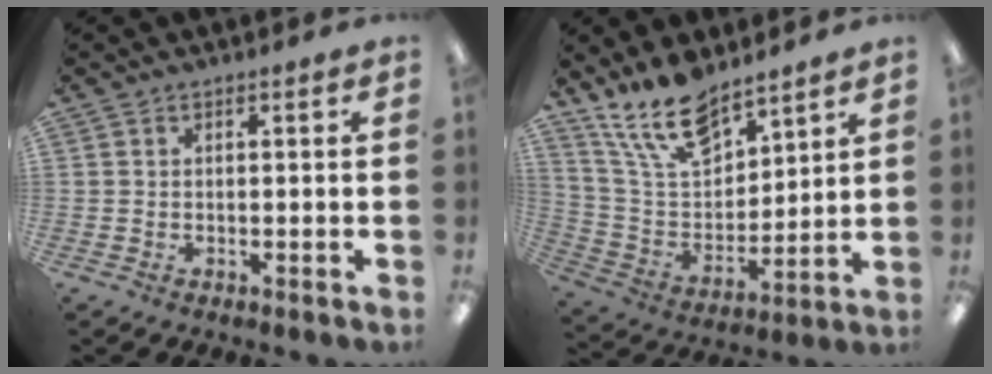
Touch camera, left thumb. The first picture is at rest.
{"total": 16.0, "force": [12.2, 7.2, 7.5], "torque": [-0.156, -0.064, 0.227]}